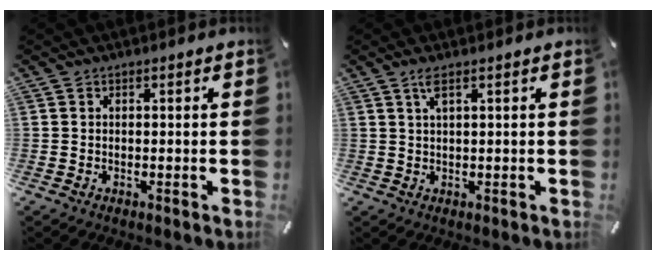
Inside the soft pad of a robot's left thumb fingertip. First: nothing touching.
{"total": 2.4, "force": [1.2, 0.3, 2.0], "torque": [-0.045, 0.001, 0.021]}